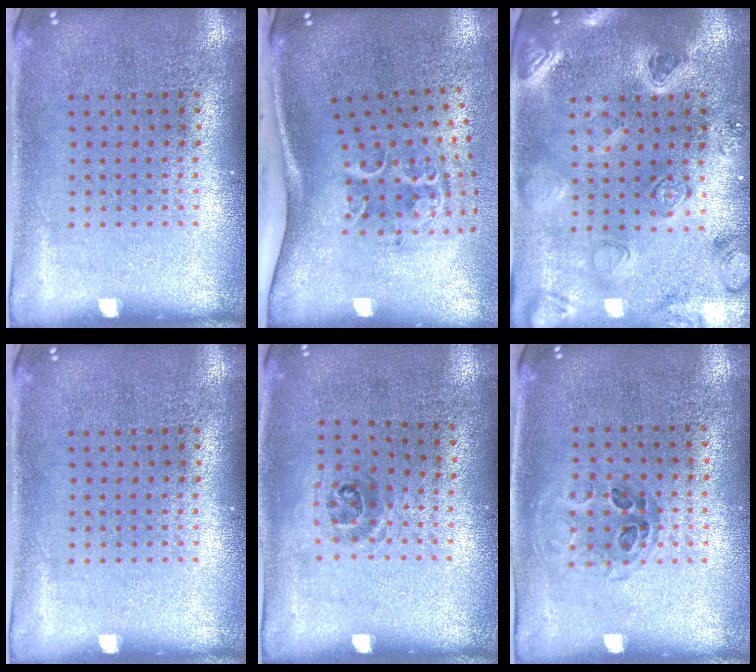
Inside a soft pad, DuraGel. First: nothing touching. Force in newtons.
{"total": 2.2, "press": 1.4, "slide": 1.7}
{"total": 2.3, "press": 2.3, "slide": 0.3}
{"total": 0.0}
{"total": 0.9, "press": 0.7, "slide": 0.7}
{"total": 1.0, "press": 0.8, "slide": 0.5}